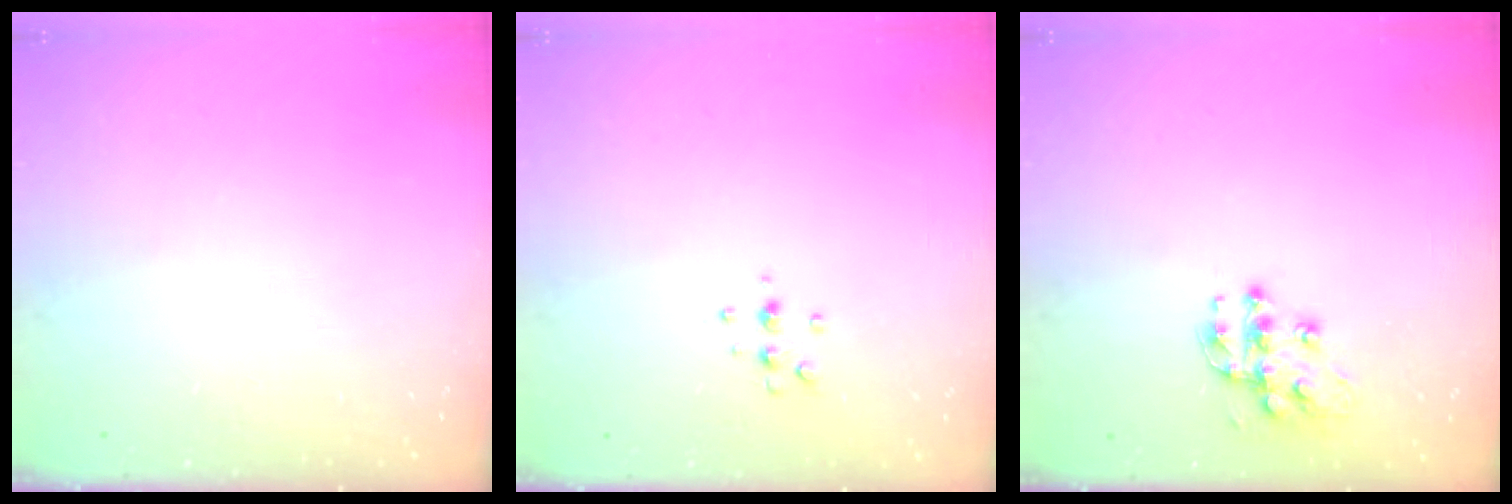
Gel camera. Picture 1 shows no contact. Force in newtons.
{"total": 4.9, "press": 4.9, "slide": 0.7}
{"total": 11.8, "press": 11.8, "slide": 0.6}